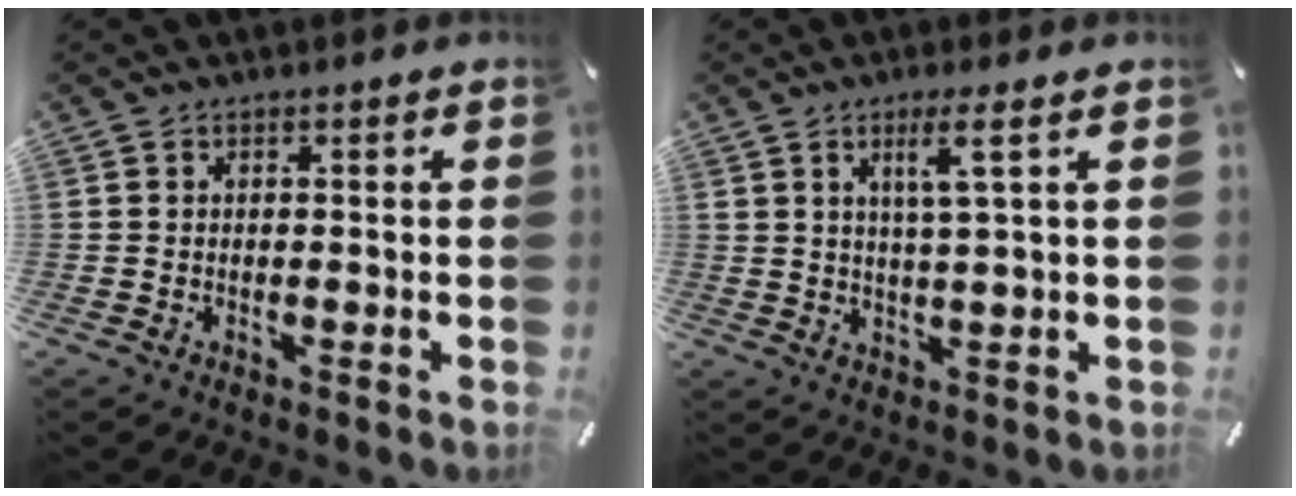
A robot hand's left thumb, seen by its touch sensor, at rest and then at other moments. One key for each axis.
{"total": 6.1, "fx": 2.8, "fy": 0.3, "fz": 5.4, "tx": -0.105, "ty": -0.002, "tz": 0.042}